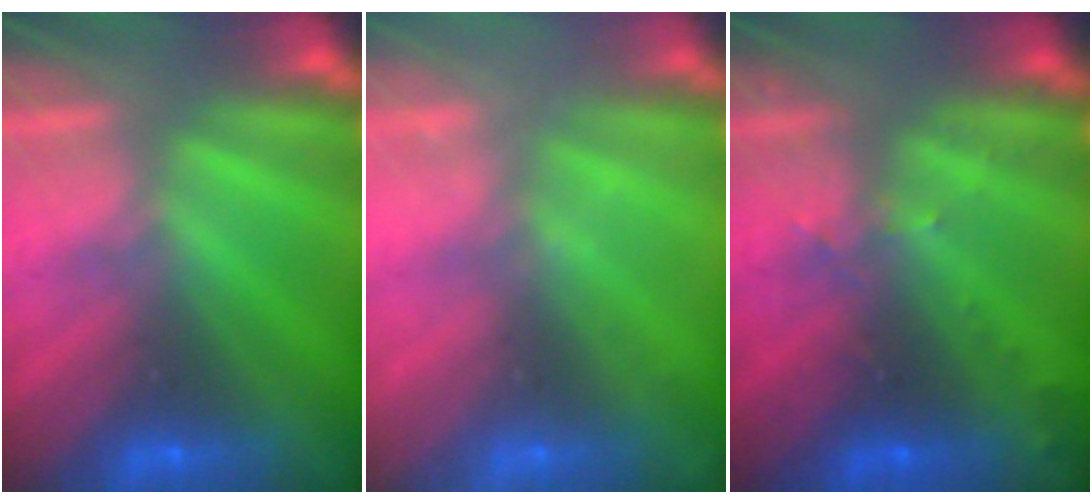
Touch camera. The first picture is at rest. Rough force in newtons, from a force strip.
{"total": 2.1}
{"total": 3.0}